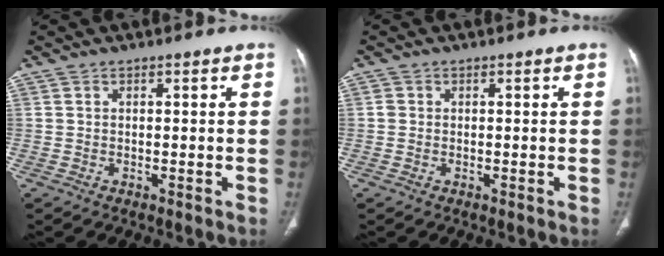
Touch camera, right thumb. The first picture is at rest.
{"total": 0.7, "force": [0.0, 0.7, 0.2], "torque": [0.001, 0.003, 0.000]}